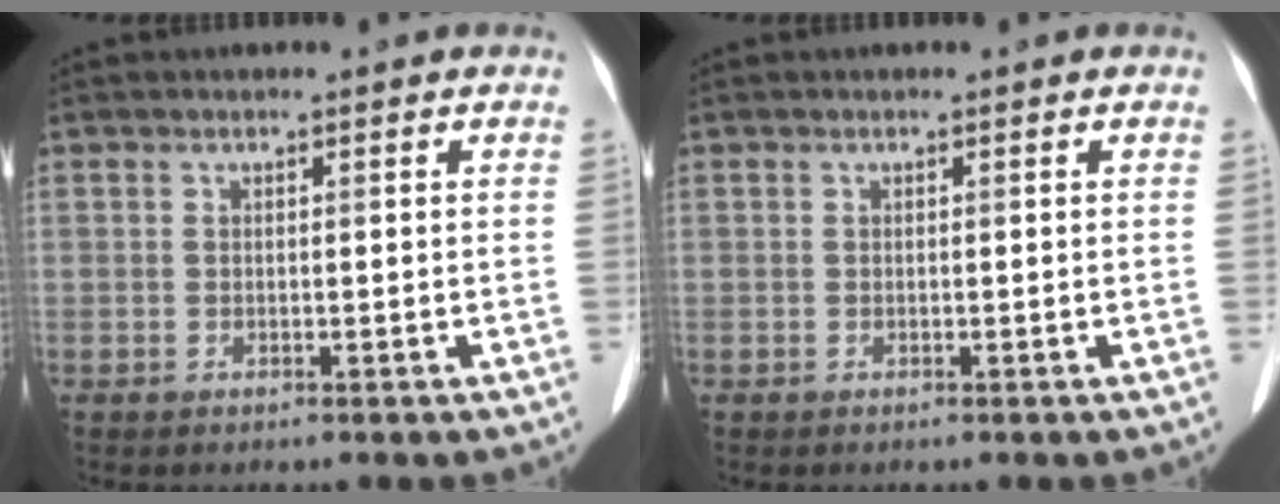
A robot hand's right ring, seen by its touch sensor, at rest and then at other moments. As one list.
[{"total": 0.0}]